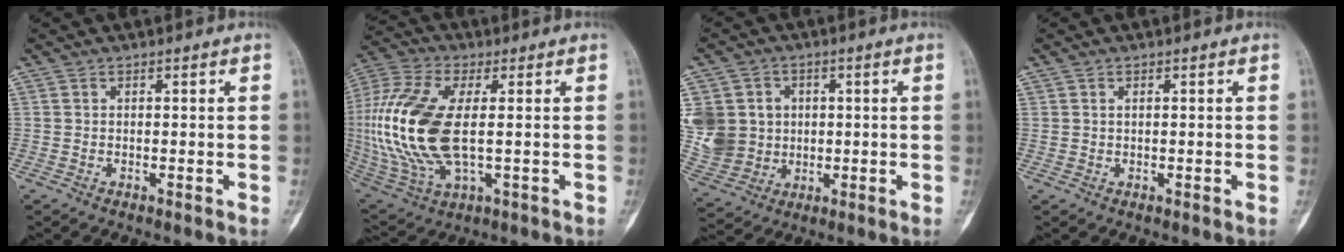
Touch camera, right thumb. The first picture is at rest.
{"total": 21.5, "force": [0.3, 10.5, 18.8], "torque": [-0.427, -0.006, 0.013]}
{"total": 13.9, "force": [1.5, 12.5, 5.8], "torque": [-0.099, 0.014, 0.048]}
{"total": 0.8, "force": [0.3, 0.6, 0.5], "torque": [-0.003, 0.002, 0.006]}